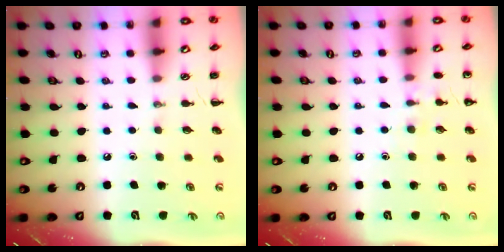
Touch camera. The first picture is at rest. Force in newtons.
{"total": 7.0, "press": 6.7, "slide": 1.9}